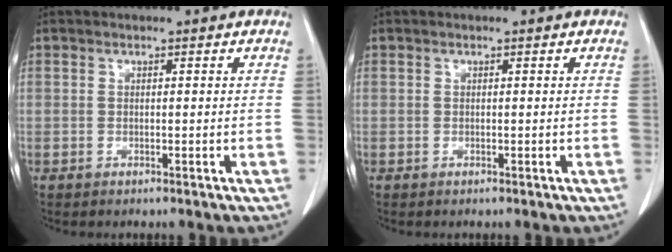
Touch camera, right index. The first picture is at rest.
{"total": 0.0}